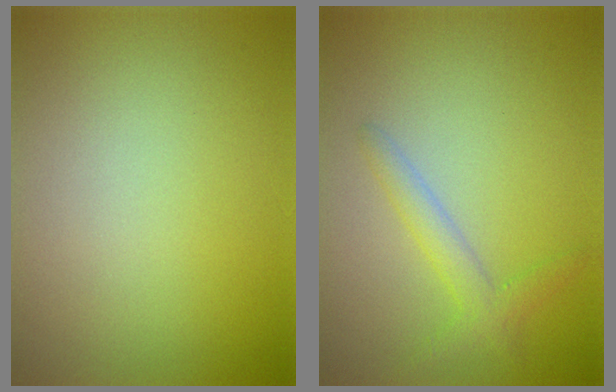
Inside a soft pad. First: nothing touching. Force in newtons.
{"total": 2.2, "press": 2.2, "slide": 0.1}